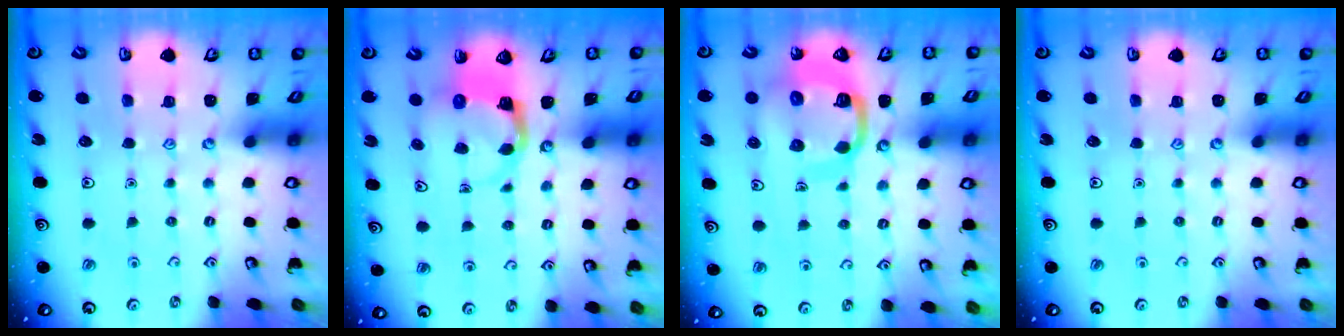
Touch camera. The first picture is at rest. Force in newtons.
{"total": 4.0, "press": 4.0, "slide": 0.2}
{"total": 12.0, "press": 11.9, "slide": 1.4}
{"total": 0.0}